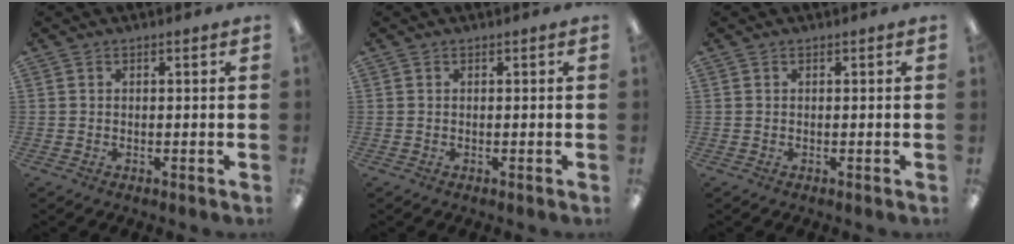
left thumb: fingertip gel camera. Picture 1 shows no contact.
{"total": 0.0}
{"total": 0.0}